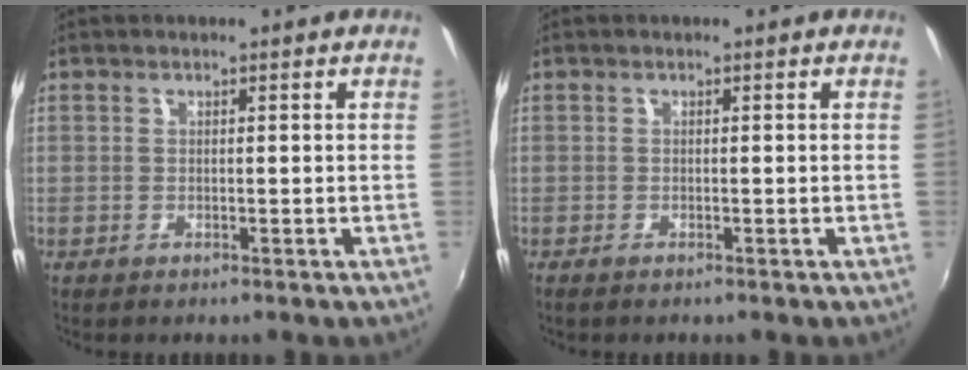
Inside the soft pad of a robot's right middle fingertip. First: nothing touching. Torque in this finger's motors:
{"motor_torque": [-0.16, 0.09, -0.02, -0.01]}